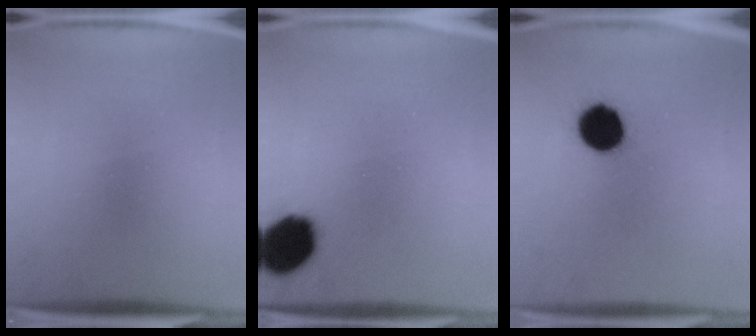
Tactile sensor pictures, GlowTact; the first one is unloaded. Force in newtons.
{"total": 12.7}
{"total": 10.3}